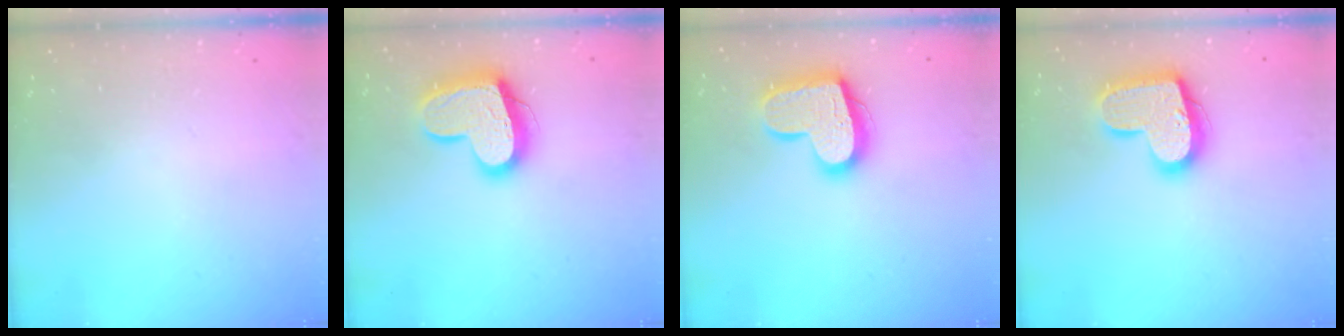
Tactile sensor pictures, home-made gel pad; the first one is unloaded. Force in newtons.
{"total": 16.6, "press": 16.5, "slide": 1.4}
{"total": 17.4, "press": 17.3, "slide": 1.4}
{"total": 17.8, "press": 17.8, "slide": 1.2}